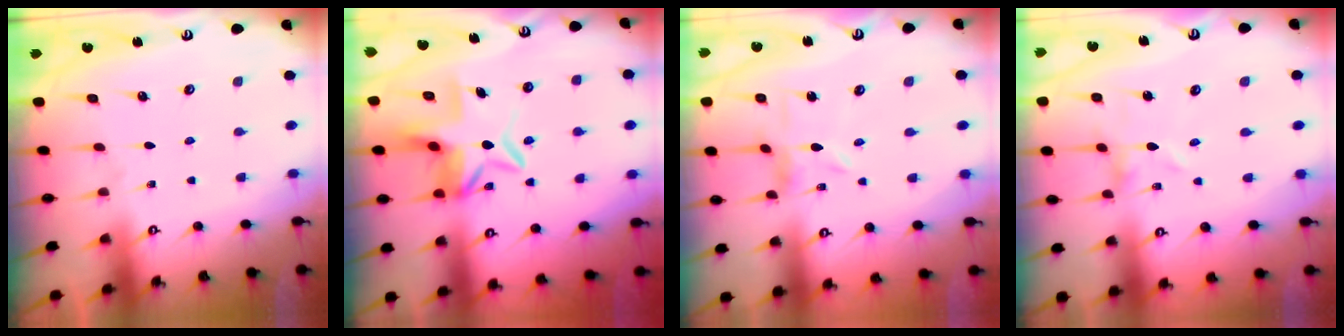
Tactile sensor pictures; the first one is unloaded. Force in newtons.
{"total": 8.2, "press": 7.8, "slide": 2.4}
{"total": 1.6, "press": 1.6, "slide": 0.2}
{"total": 0.0}